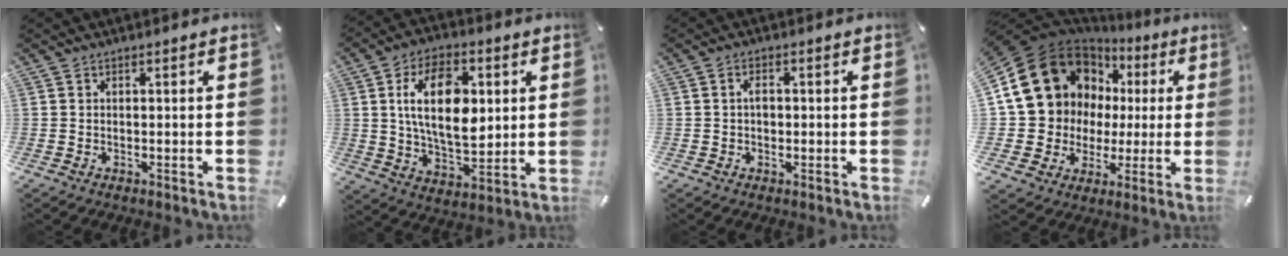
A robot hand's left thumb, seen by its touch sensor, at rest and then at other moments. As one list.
[{"total": 16.3, "force": [3.3, 9.9, 12.5], "torque": [-0.227, 0.005, 0.054]}, {"total": 2.2, "force": [0.1, 1.4, 1.7], "torque": [-0.026, 0.001, -0.002]}, {"total": 17.7, "force": [6.6, 15.2, 6.2], "torque": [-0.117, -0.049, 0.146]}]